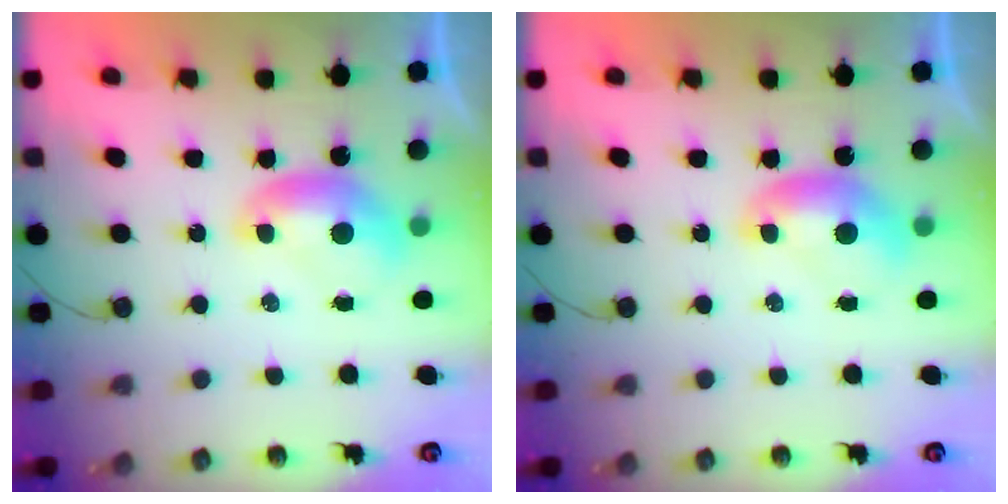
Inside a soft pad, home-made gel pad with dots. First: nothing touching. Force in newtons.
{"total": 0.0}